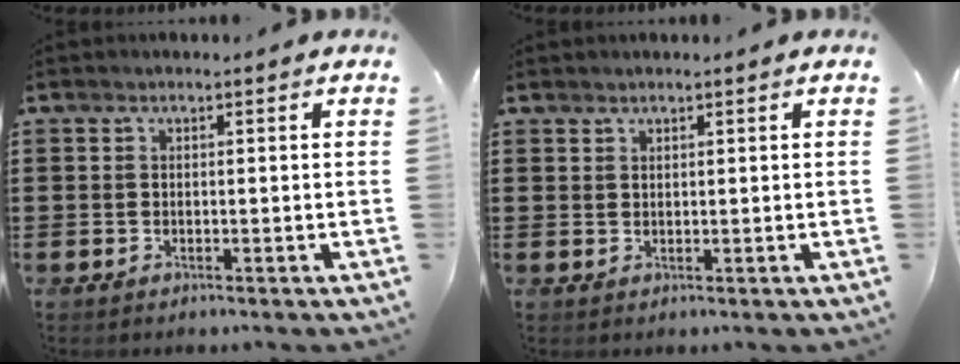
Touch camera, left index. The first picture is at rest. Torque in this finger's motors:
{"motor_torque": [-0.24, 0.18, 0.06, -0.05]}